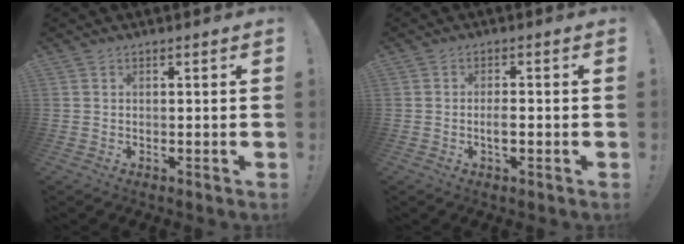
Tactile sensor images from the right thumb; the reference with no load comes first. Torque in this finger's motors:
{"motor_torque": [0.03, -0.02, 0.42, -0.25, 0.00]}